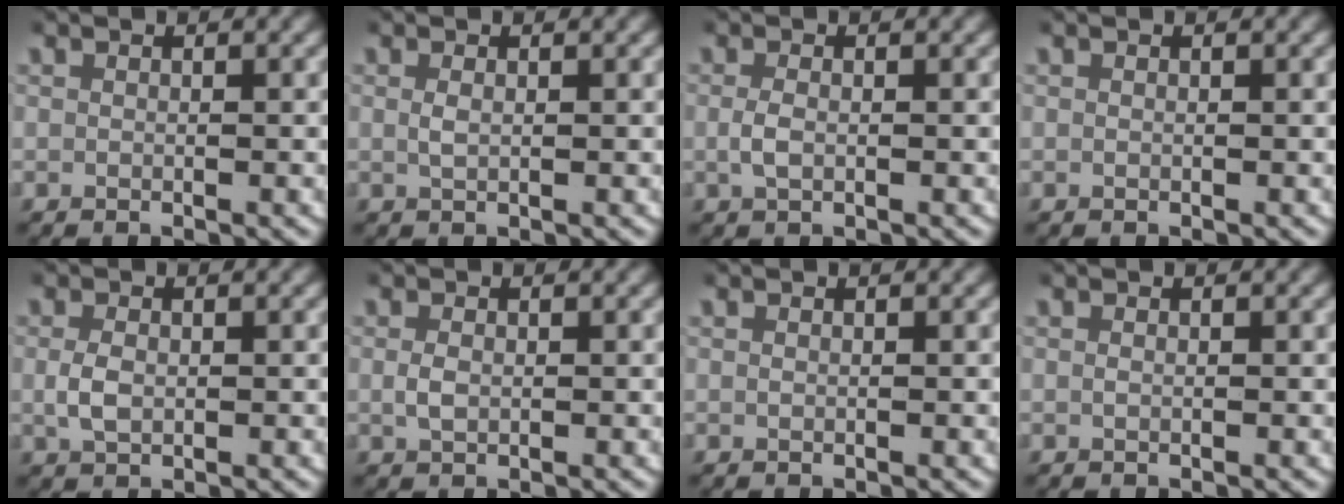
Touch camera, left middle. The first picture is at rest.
{"total": 0.8, "force": [0.2, 0.3, 0.7], "torque": [-0.017, -0.003, 0.009]}
{"total": 1.3, "force": [-0.1, 0.6, 1.1], "torque": [-0.030, -0.003, 0.001]}
{"total": 0.0}
{"total": 1.9, "force": [0.0, 1.2, 1.5], "torque": [-0.037, -0.004, 0.005]}
{"total": 1.2, "force": [0.0, 0.7, 0.9], "torque": [-0.021, -0.003, 0.004]}
{"total": 0.0}
{"total": 0.0}